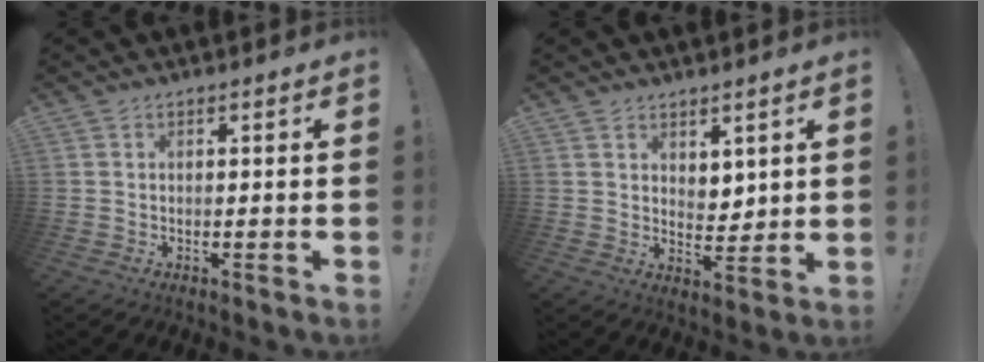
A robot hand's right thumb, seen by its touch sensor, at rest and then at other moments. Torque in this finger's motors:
{"motor_torque": [0.08, 0.02, 0.32, 0.14, 0.04]}